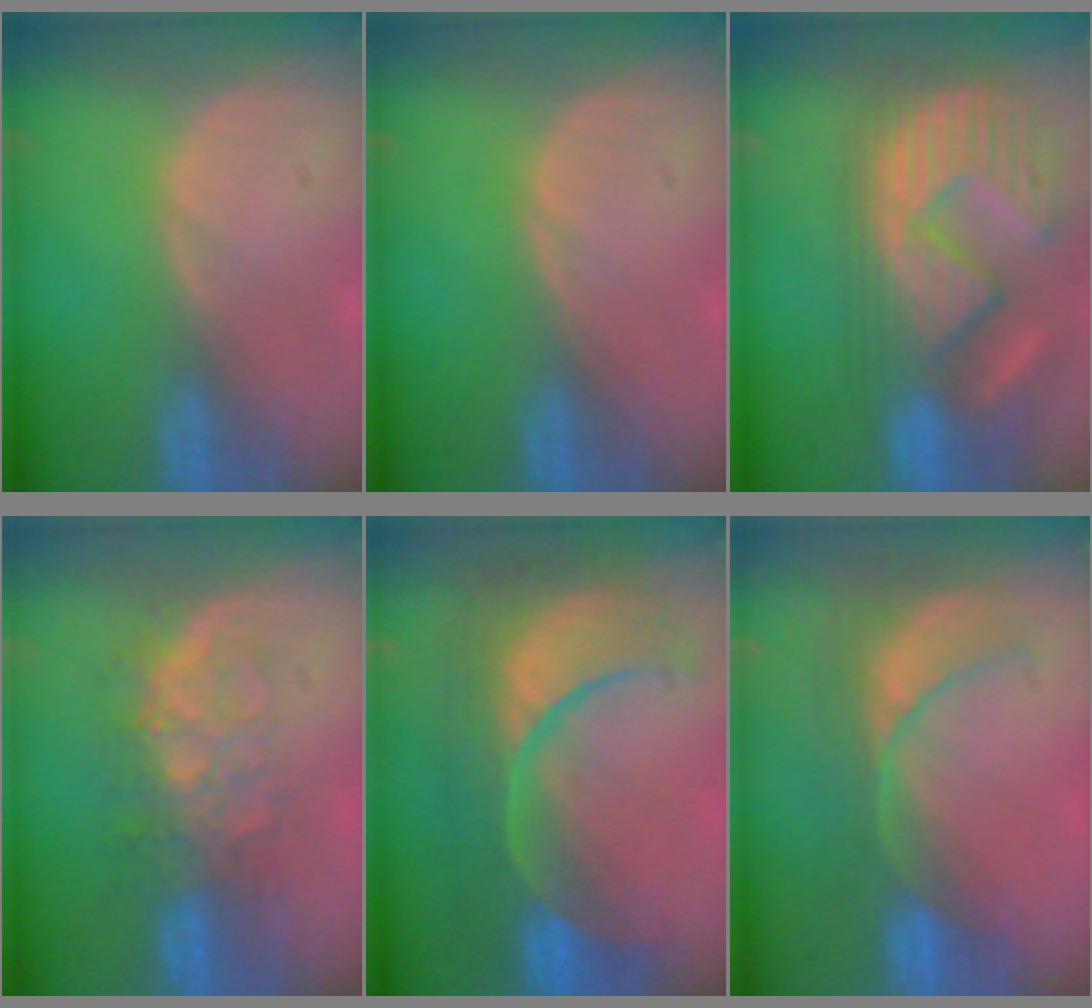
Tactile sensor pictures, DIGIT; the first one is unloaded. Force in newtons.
{"total": 0.0}
{"total": 14.5, "press": 12.4, "slide": 7.7}
{"total": 8.0, "press": 7.3, "slide": 3.2}
{"total": 12.5, "press": 12.4, "slide": 1.3}
{"total": 8.5, "press": 7.9, "slide": 3.3}